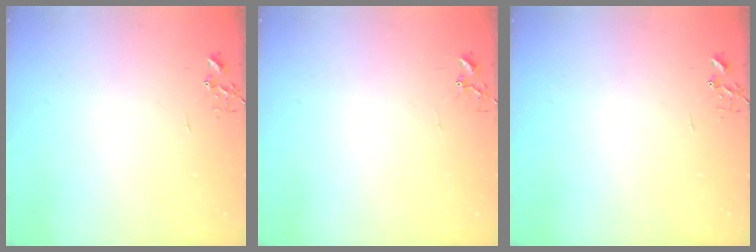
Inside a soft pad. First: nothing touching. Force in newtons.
{"total": 3.8, "press": 3.8, "slide": 0.4}
{"total": 0.0}